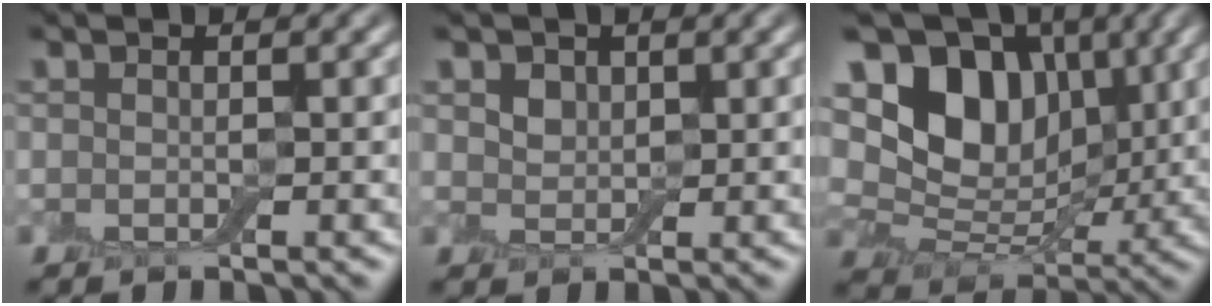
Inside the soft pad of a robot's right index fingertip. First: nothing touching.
{"total": 2.1, "force": [1.2, 1.5, 0.9], "torque": [-0.021, 0.003, 0.021]}
{"total": 10.5, "force": [3.5, 7.6, 6.4], "torque": [-0.121, 0.008, 0.048]}